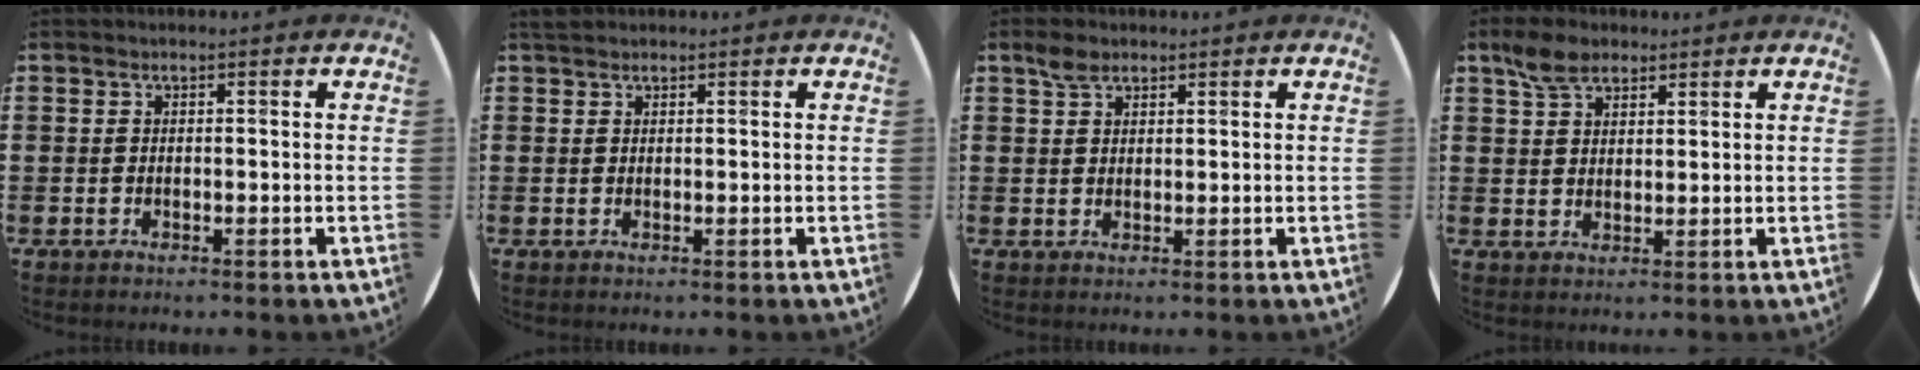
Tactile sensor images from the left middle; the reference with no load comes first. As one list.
[{"total": 1.1, "force": [1.0, 0.4, 0.1], "torque": [0.005, 0.001, 0.017]}, {"total": 2.6, "force": [1.9, 1.5, 1.0], "torque": [-0.013, 0.002, 0.035]}, {"total": 4.6, "force": [3.5, 2.5, 1.7], "torque": [-0.034, 0.003, 0.065]}]